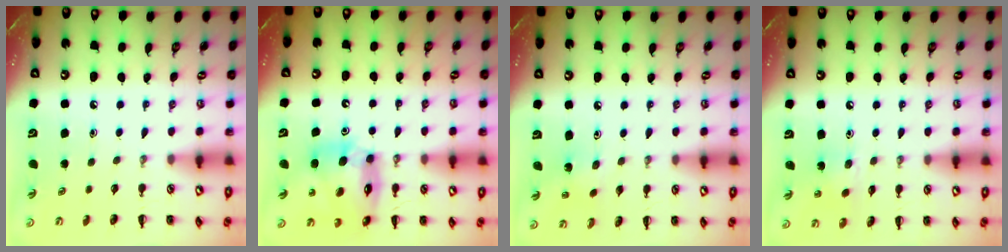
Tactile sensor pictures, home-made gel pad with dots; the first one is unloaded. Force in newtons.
{"total": 13.2, "press": 12.8, "slide": 3.2}
{"total": 1.8, "press": 1.7, "slide": 0.7}
{"total": 5.2, "press": 5.1, "slide": 0.9}